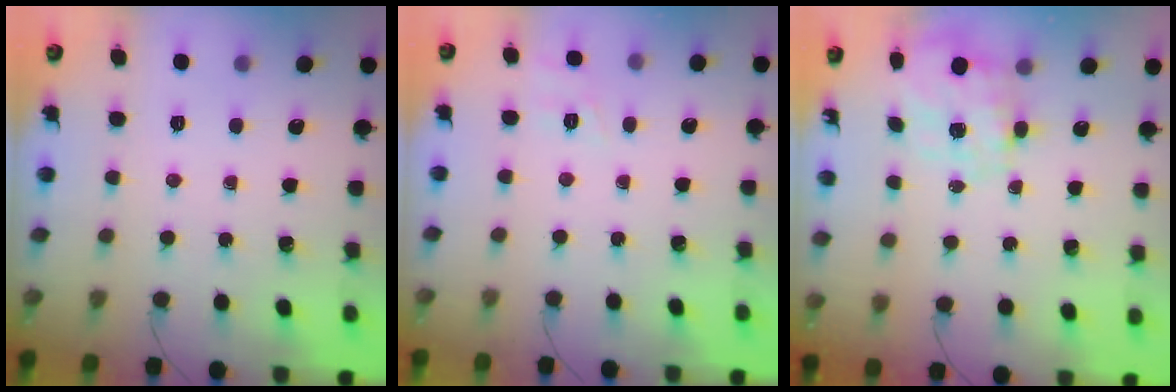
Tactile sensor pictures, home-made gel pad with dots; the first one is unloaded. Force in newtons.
{"total": 8.4, "press": 8.1, "slide": 2.0}
{"total": 7.9, "press": 7.8, "slide": 1.0}